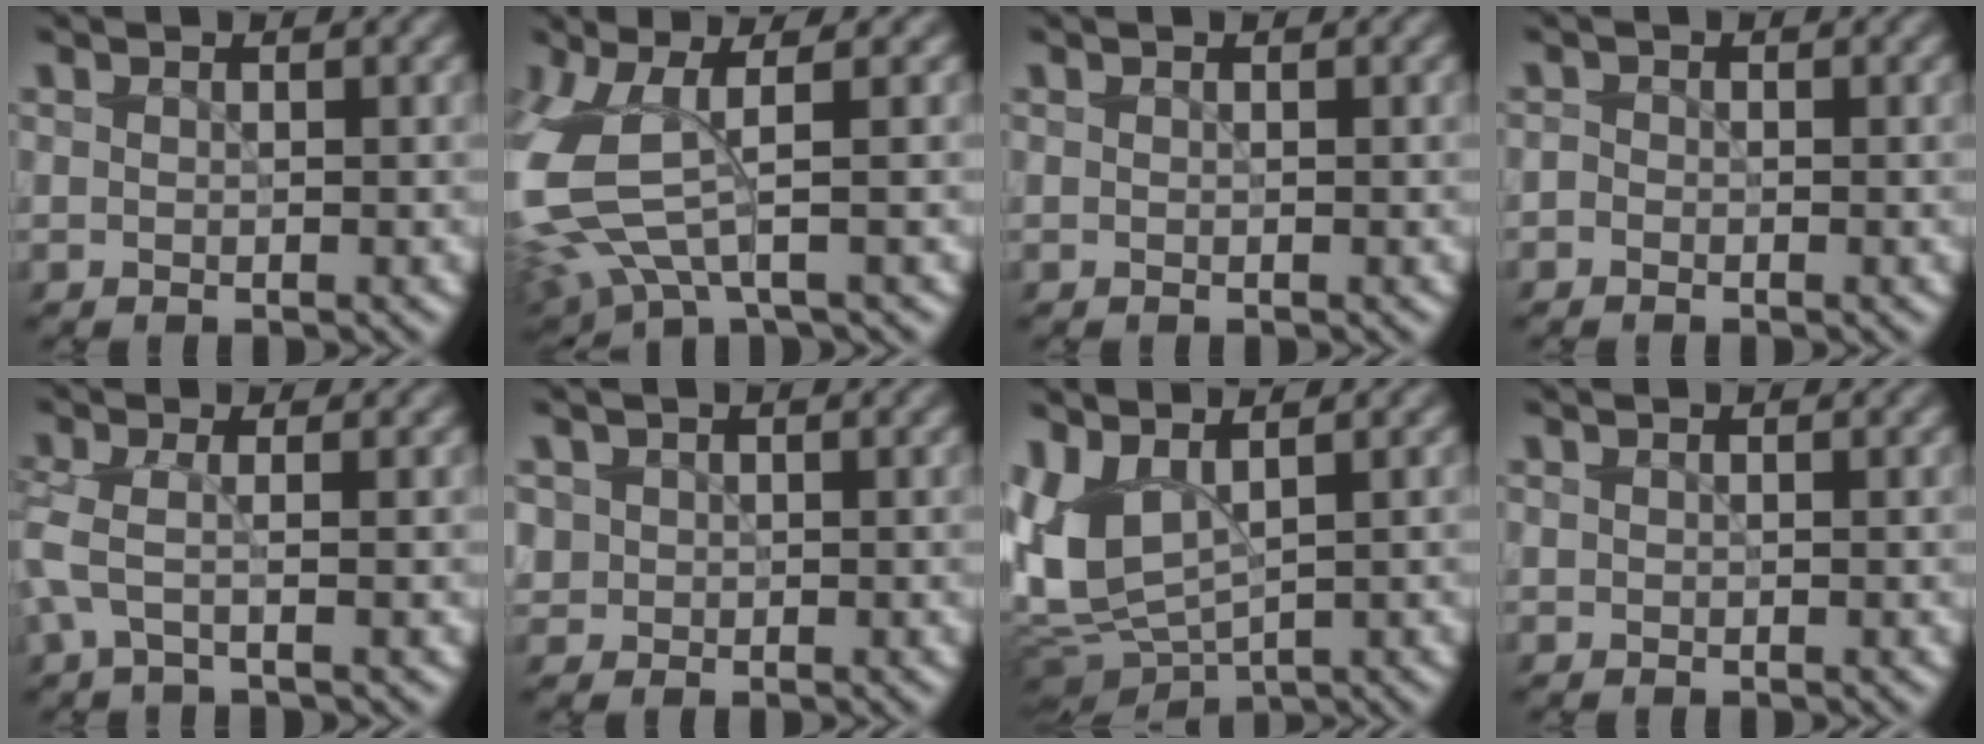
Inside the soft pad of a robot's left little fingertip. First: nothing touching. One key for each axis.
{"total": 6.3, "fx": 1.0, "fy": 2.2, "fz": 5.8, "tx": -0.161, "ty": -0.007, "tz": 0.018}
{"total": 0.0}
{"total": 0.7, "fx": -0.5, "fy": 0.4, "fz": 0.2, "tx": -0.003, "ty": 0.002, "tz": -0.012}
{"total": 2.0, "fx": -0.2, "fy": 0.3, "fz": 2.0, "tx": -0.049, "ty": -0.005, "tz": -0.012}
{"total": 1.3, "fx": 0.4, "fy": 1.3, "fz": 0.1, "tx": 0.005, "ty": 0.005, "tz": 0.005}
{"total": 5.7, "fx": 1.6, "fy": 2.7, "fz": 4.7, "tx": -0.110, "ty": 0.003, "tz": 0.034}
{"total": 0.0}